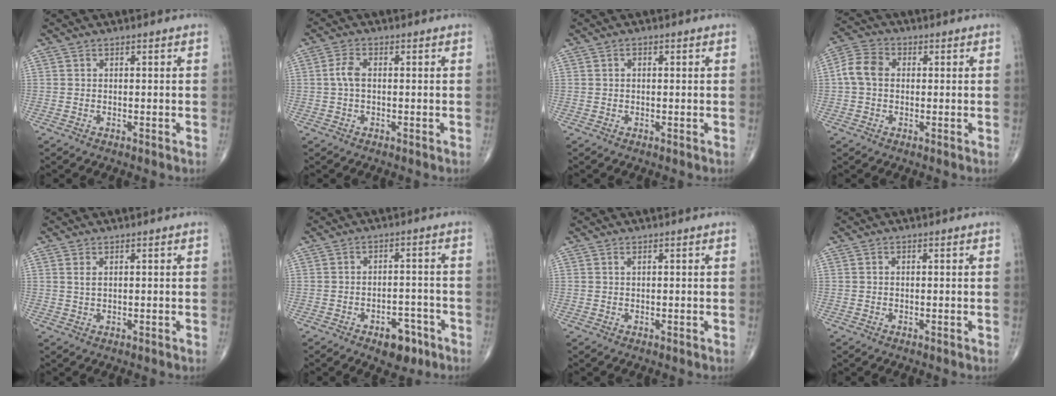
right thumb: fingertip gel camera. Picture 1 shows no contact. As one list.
[{"total": 2.9, "force": [0.0, 1.5, 2.5], "torque": [-0.059, 0.007, -0.003]}, {"total": 0.8, "force": [0.2, 0.5, 0.6], "torque": [-0.009, 0.004, 0.001]}, {"total": 6.1, "force": [0.3, 4.7, 4.0], "torque": [-0.077, 0.018, -0.004]}, {"total": 1.2, "force": [0.5, 0.5, 0.9], "torque": [-0.020, 0.003, 0.014]}, {"total": 6.6, "force": [-3.8, 3.7, 4.0], "torque": [-0.033, 0.027, -0.050]}, {"total": 0.0}, {"total": 0.0}]